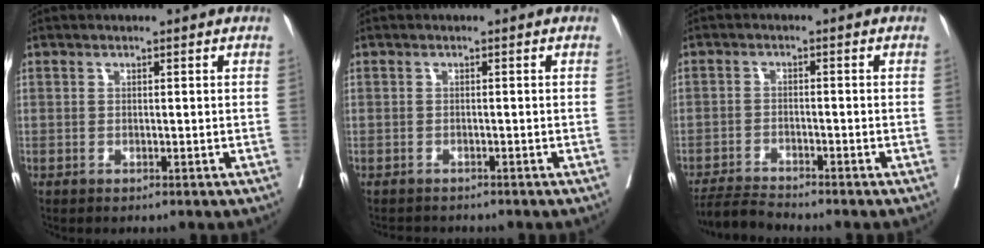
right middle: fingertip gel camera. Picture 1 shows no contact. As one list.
[{"total": 2.9, "force": [-2.7, 0.9, 0.5], "torque": [-0.007, -0.006, -0.039]}, {"total": 3.8, "force": [-3.7, -0.7, 0.3], "torque": [-0.007, -0.018, -0.069]}]